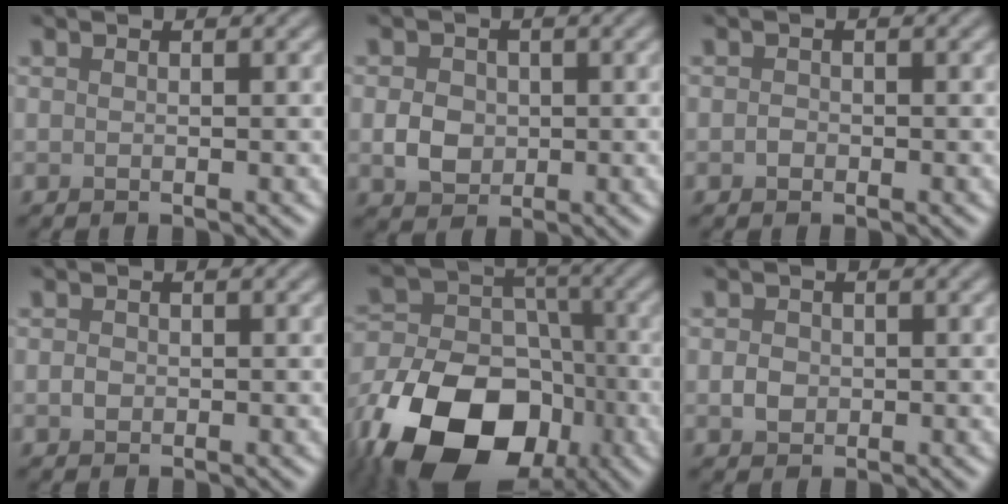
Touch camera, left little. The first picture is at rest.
{"total": 2.8, "force": [-0.2, 2.4, 1.5], "torque": [-0.030, -0.001, -0.006]}
{"total": 0.7, "force": [-0.2, 0.6, 0.3], "torque": [-0.005, -0.002, -0.007]}
{"total": 0.9, "force": [-0.1, 0.7, 0.5], "torque": [-0.010, -0.001, -0.005]}
{"total": 18.6, "force": [-9.7, 12.9, 9.1], "torque": [-0.174, -0.036, -0.169]}
{"total": 1.6, "force": [-0.1, 1.4, 0.8], "torque": [-0.013, -0.001, -0.006]}